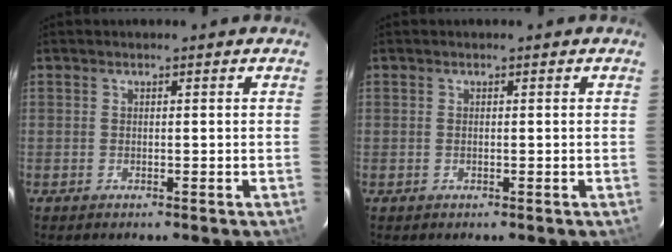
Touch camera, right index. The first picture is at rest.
{"total": 0.0}